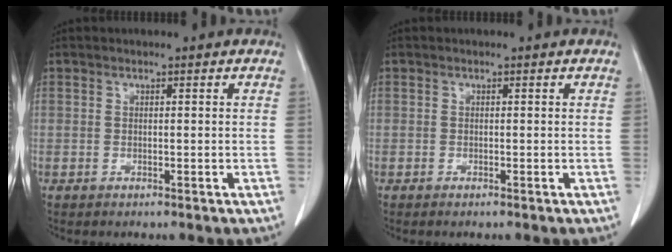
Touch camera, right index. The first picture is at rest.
{"total": 0.0}